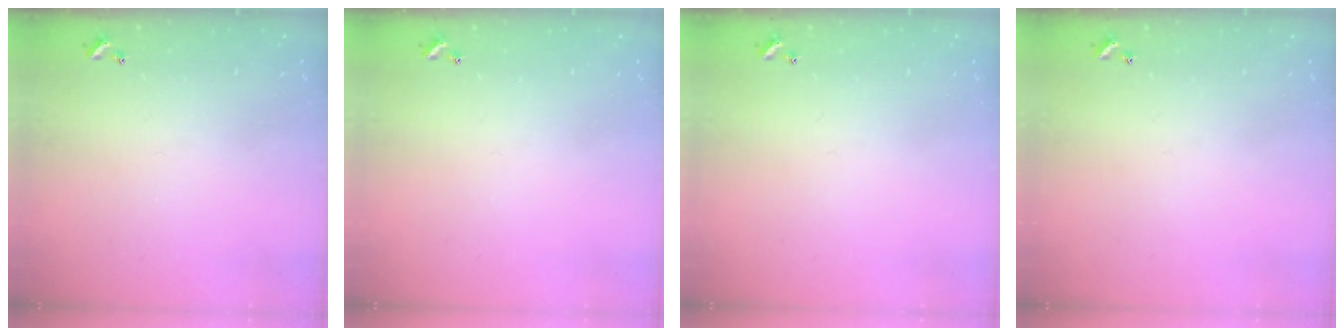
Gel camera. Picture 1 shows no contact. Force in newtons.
{"total": 0.0}
{"total": 0.0}
{"total": 0.0}